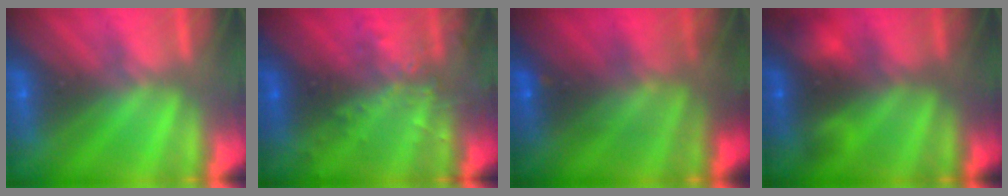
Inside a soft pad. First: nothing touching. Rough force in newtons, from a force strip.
{"total": 2.9}
{"total": 7.6}
{"total": 2.3}